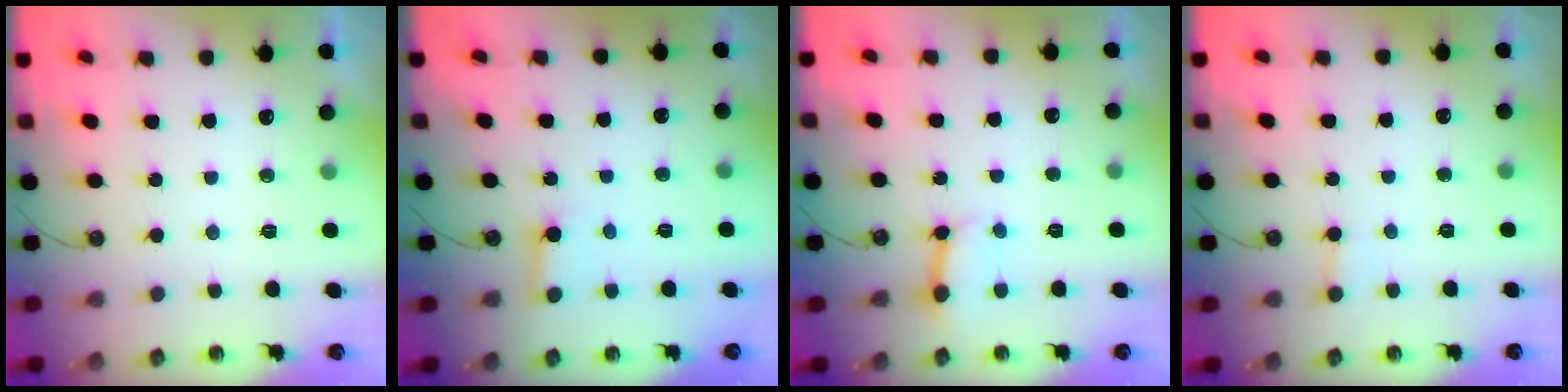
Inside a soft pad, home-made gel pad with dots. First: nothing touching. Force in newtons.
{"total": 2.7, "press": 2.7, "slide": 0.0}
{"total": 6.1, "press": 6.1, "slide": 0.5}
{"total": 1.9, "press": 1.9, "slide": 0.3}